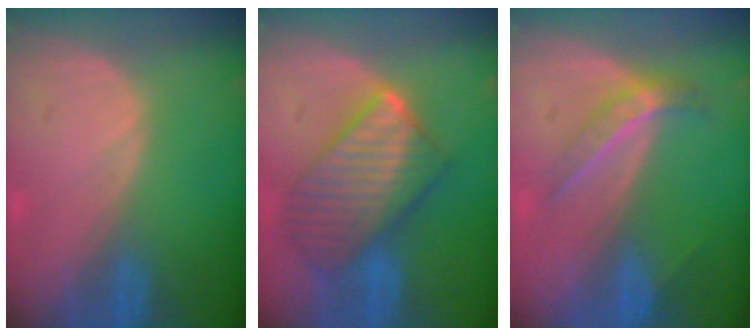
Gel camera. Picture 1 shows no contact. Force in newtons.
{"total": 10.2, "press": 10.2, "slide": 0.8}
{"total": 4.5, "press": 4.0, "slide": 2.2}